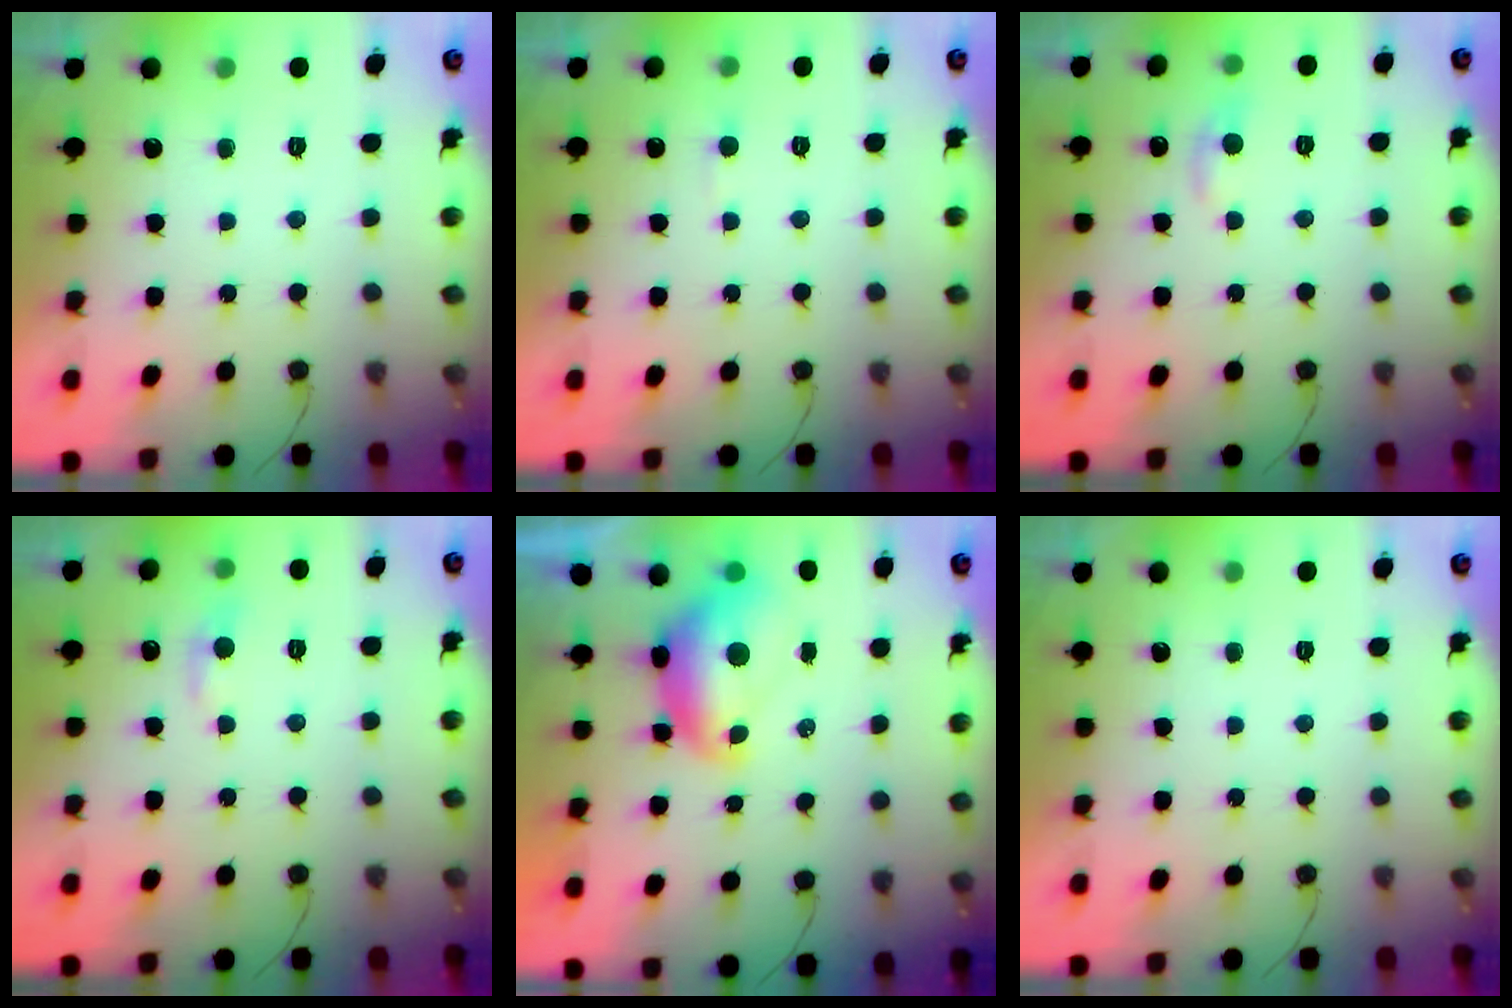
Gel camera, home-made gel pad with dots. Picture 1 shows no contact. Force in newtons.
{"total": 2.3, "press": 2.3, "slide": 0.3}
{"total": 5.3, "press": 5.2, "slide": 0.8}
{"total": 5.4, "press": 5.4, "slide": 0.8}
{"total": 8.9, "press": 8.8, "slide": 1.0}
{"total": 0.0}